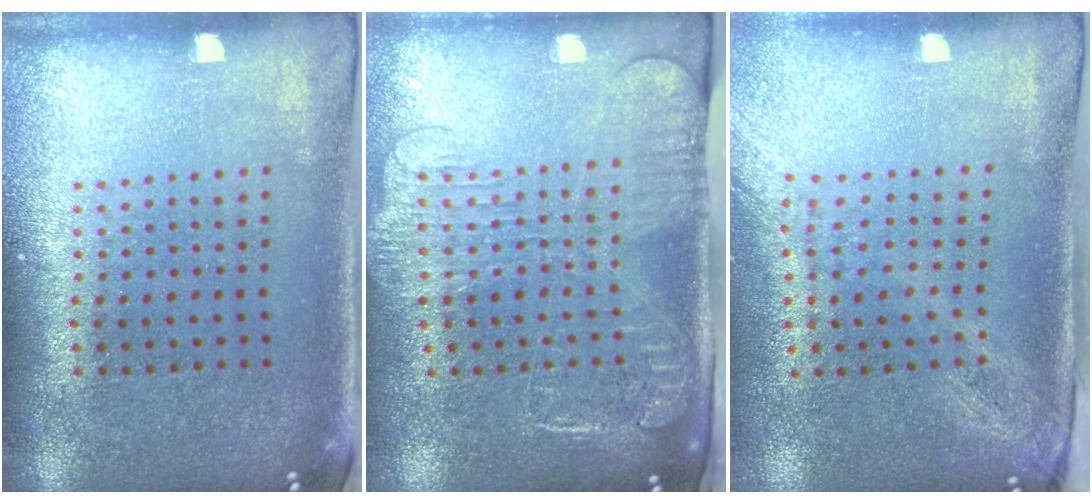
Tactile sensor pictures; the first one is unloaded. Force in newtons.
{"total": 2.6, "press": 2.1, "slide": 1.5}
{"total": 2.0, "press": 1.6, "slide": 1.2}